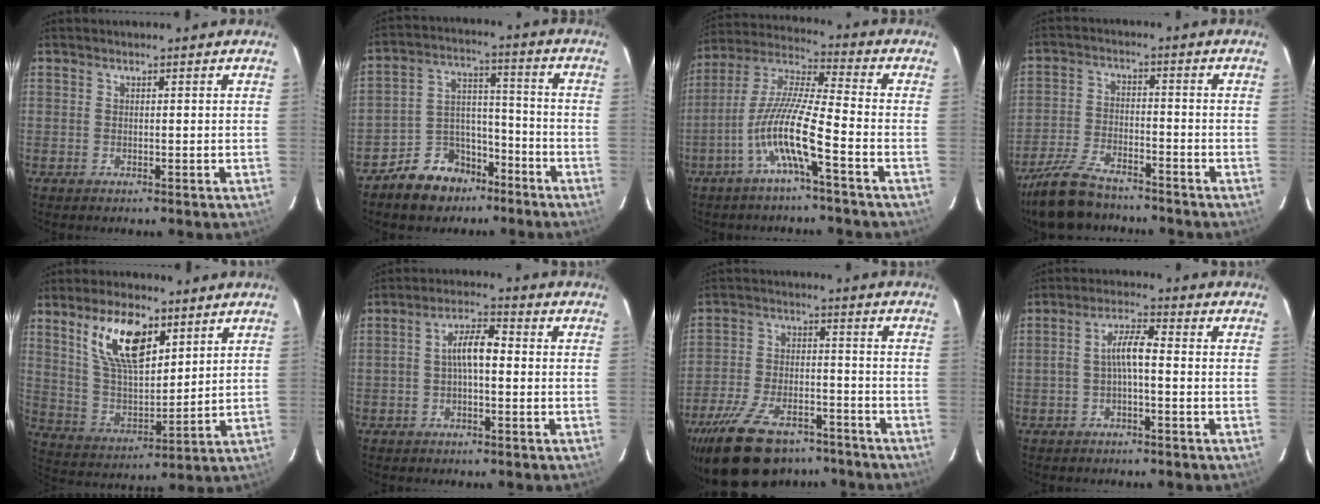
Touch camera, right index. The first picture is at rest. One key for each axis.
{"total": 10.9, "fx": -7.8, "fy": 6.9, "fz": 3.4, "tx": -0.069, "ty": 0.045, "tz": -0.116}
{"total": 11.5, "fx": -5.2, "fy": 0.5, "fz": 10.2, "tx": -0.210, "ty": 0.005, "tz": -0.104}
{"total": 13.4, "fx": -11.1, "fy": 4.6, "fz": 5.9, "tx": -0.147, "ty": -0.015, "tz": -0.201}
{"total": 14.3, "fx": 7.6, "fy": 6.4, "fz": 10.3, "tx": -0.186, "ty": 0.010, "tz": 0.152}
{"total": 5.5, "fx": -0.6, "fy": 2.1, "fz": 5.0, "tx": -0.097, "ty": 0.019, "tz": -0.009}
{"total": 19.3, "fx": -14.4, "fy": 9.2, "fz": 9.0, "tx": -0.201, "ty": -0.003, "tz": -0.221}
{"total": 4.6, "fx": -1.2, "fy": 1.1, "fz": 4.3, "tx": -0.090, "ty": 0.016, "tz": -0.022}